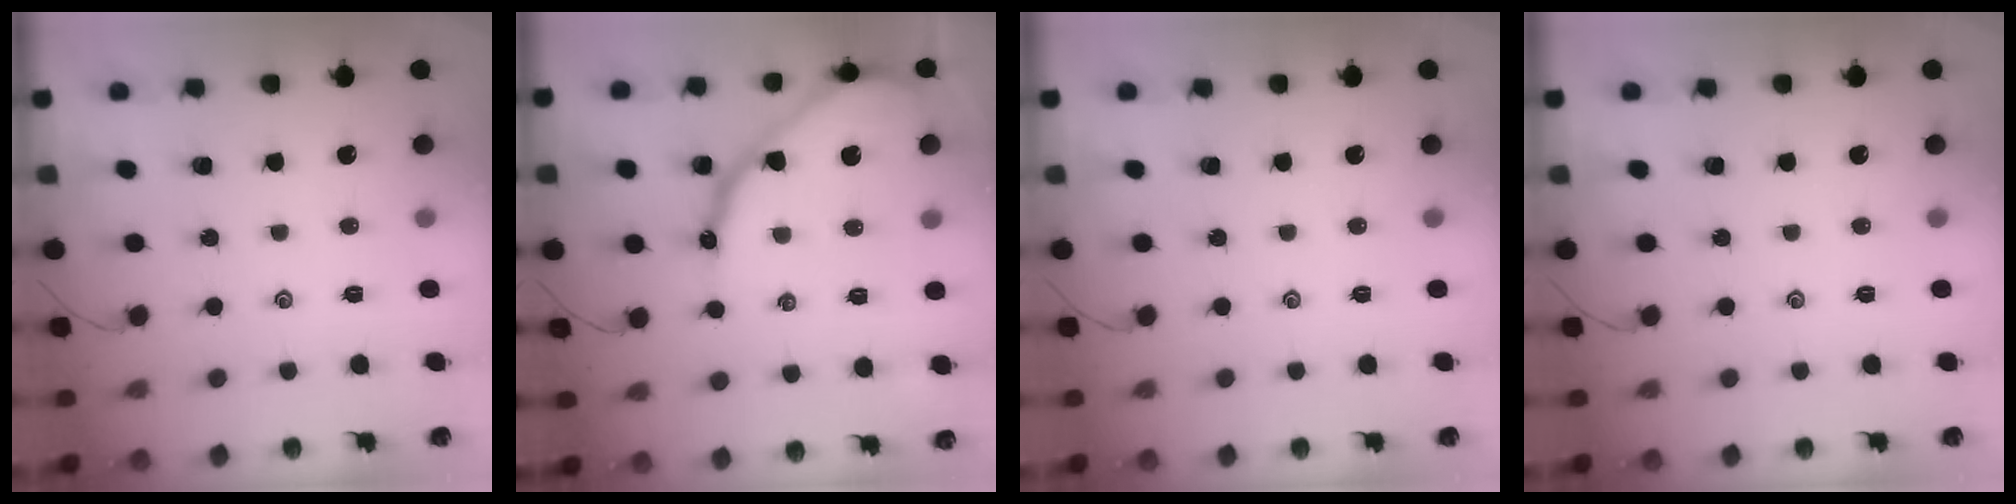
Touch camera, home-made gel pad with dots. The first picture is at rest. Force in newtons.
{"total": 14.1, "press": 14.1, "slide": 1.4}
{"total": 0.0}
{"total": 0.0}